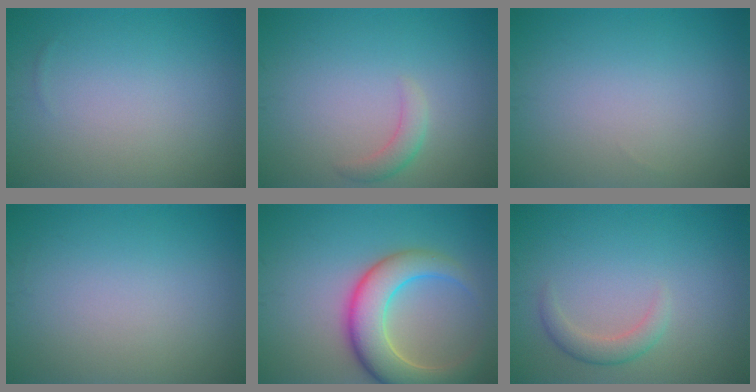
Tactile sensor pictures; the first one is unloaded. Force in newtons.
{"total": 1.7, "press": 1.7, "slide": 0.1}
{"total": 0.0}
{"total": 0.0}
{"total": 7.2, "press": 7.2, "slide": 0.6}
{"total": 2.0, "press": 2.0, "slide": 0.1}